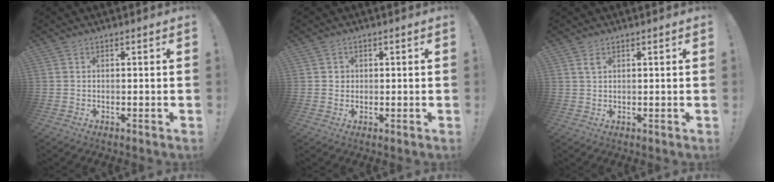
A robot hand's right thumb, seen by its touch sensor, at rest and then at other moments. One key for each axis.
{"total": 1.9, "fx": 0.2, "fy": 1.9, "fz": 0.3, "tx": 0.006, "ty": -0.002, "tz": 0.002}
{"total": 2.1, "fx": 1.3, "fy": 1.0, "fz": 1.4, "tx": -0.020, "ty": -0.002, "tz": 0.023}